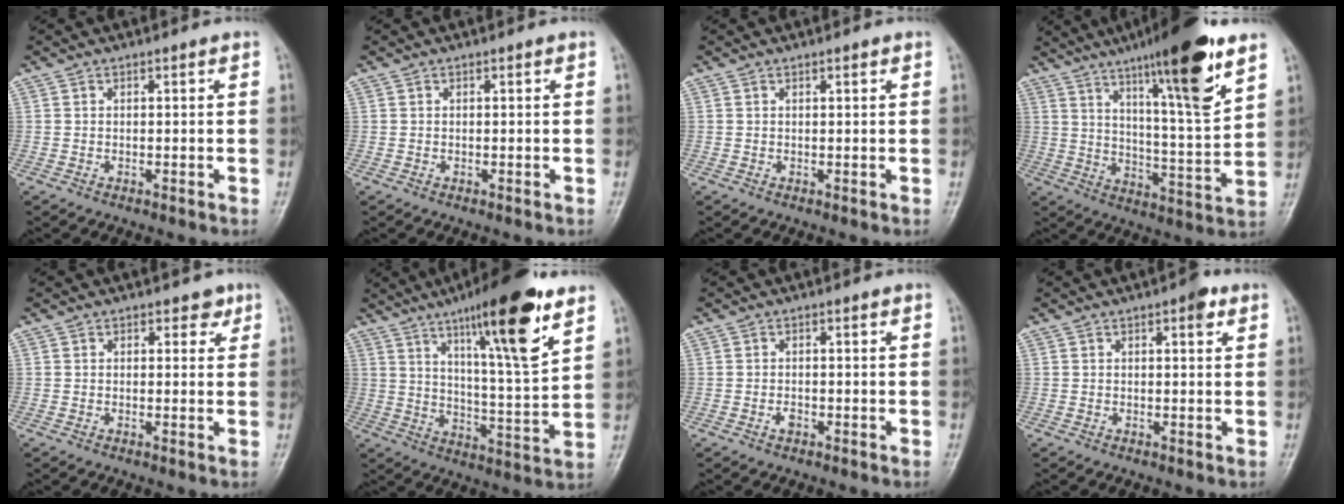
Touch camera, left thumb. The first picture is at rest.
{"total": 0.0}
{"total": 0.7, "force": [0.5, 0.2, 0.5], "torque": [-0.007, -0.002, 0.007]}
{"total": 20.1, "force": [12.2, 2.6, 15.8], "torque": [-0.223, -0.060, 0.192]}
{"total": 2.3, "force": [1.3, 1.6, 1.1], "torque": [0.007, -0.004, 0.012]}
{"total": 19.0, "force": [11.0, 3.0, 15.1], "torque": [-0.217, -0.056, 0.176]}
{"total": 1.3, "force": [-0.6, 0.8, 0.8], "torque": [-0.010, 0.001, -0.011]}
{"total": 2.8, "force": [1.4, 1.1, 2.1], "torque": [-0.022, -0.001, 0.014]}